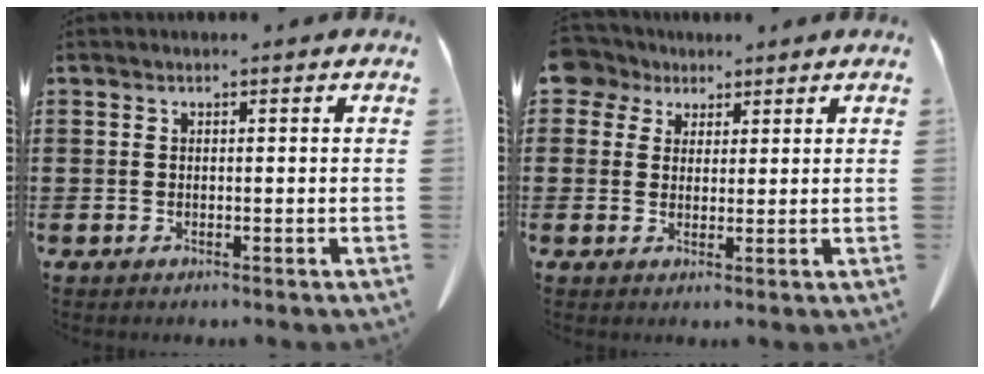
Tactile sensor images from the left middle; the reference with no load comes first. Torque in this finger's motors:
{"motor_torque": [1.11, 1.03, 0.08, 0.05]}